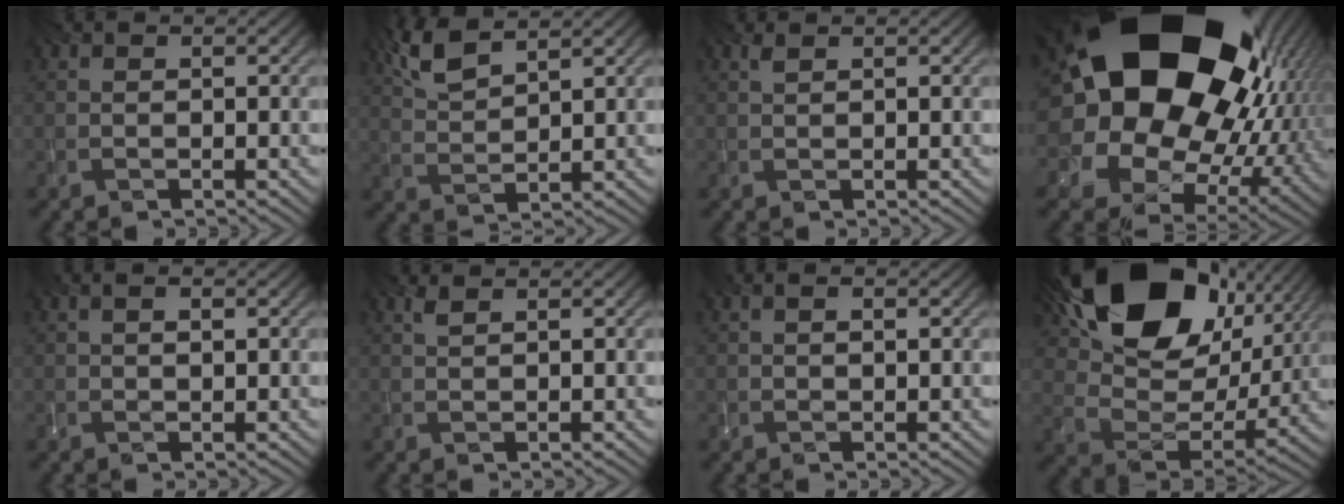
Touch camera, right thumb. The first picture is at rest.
{"total": 5.9, "force": [4.2, 1.7, 3.8], "torque": [-0.100, 0.010, 0.090]}
{"total": 0.7, "force": [0.5, 0.1, 0.5], "torque": [-0.014, 0.003, 0.012]}
{"total": 25.0, "force": [7.1, 18.4, 15.4], "torque": [-0.349, -0.021, 0.152]}
{"total": 1.7, "force": [0.6, 0.8, 1.4], "torque": [-0.029, 0.001, 0.011]}
{"total": 1.0, "force": [0.8, 0.2, 0.7], "torque": [-0.021, 0.003, 0.017]}
{"total": 1.4, "force": [0.4, 0.7, 1.2], "torque": [-0.024, 0.001, 0.008]}
{"total": 20.2, "force": [10.5, 12.8, 11.6], "torque": [-0.235, 0.010, 0.199]}